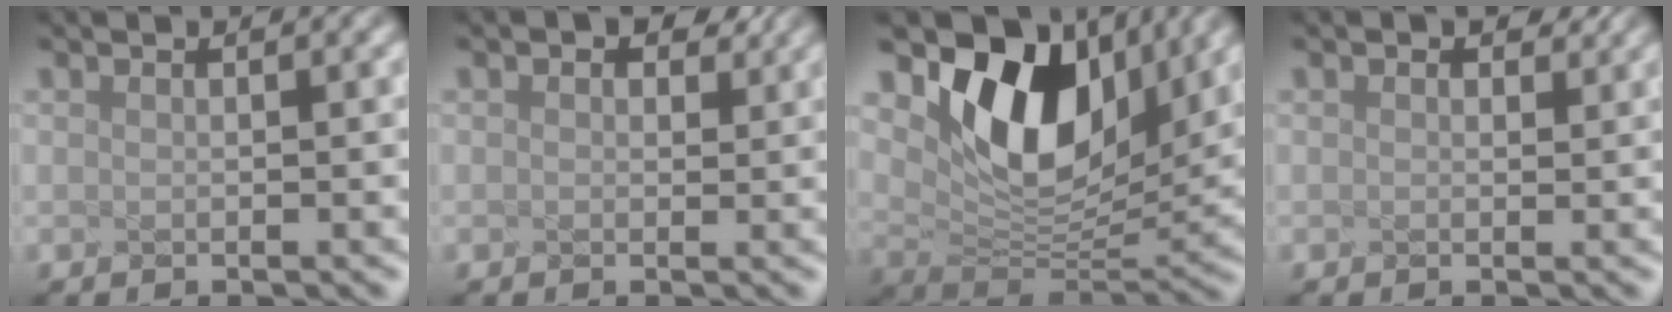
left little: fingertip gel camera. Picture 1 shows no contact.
{"total": 0.6, "force": [0.6, -0.1, 0.1], "torque": [-0.023, -0.013, 0.028]}
{"total": 7.2, "force": [2.5, 4.5, 4.9], "torque": [-0.117, -0.030, 0.088]}
{"total": 0.9, "force": [0.9, 0.0, 0.2], "torque": [-0.012, -0.003, 0.021]}